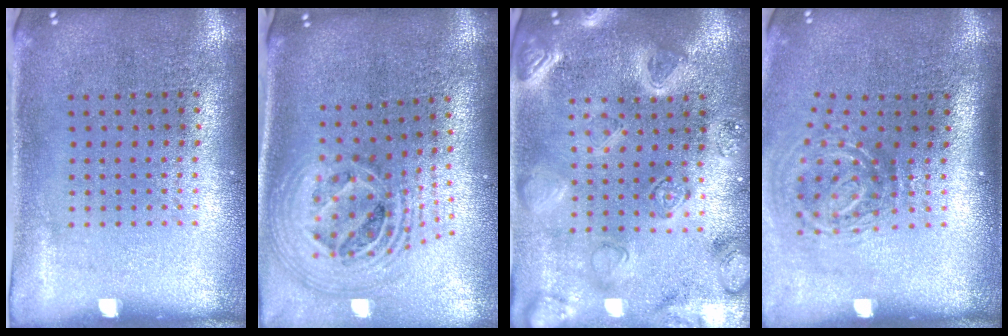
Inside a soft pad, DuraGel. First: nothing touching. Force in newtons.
{"total": 2.6, "press": 1.9, "slide": 1.8}
{"total": 3.4, "press": 3.2, "slide": 1.2}
{"total": 2.0, "press": 1.2, "slide": 1.6}